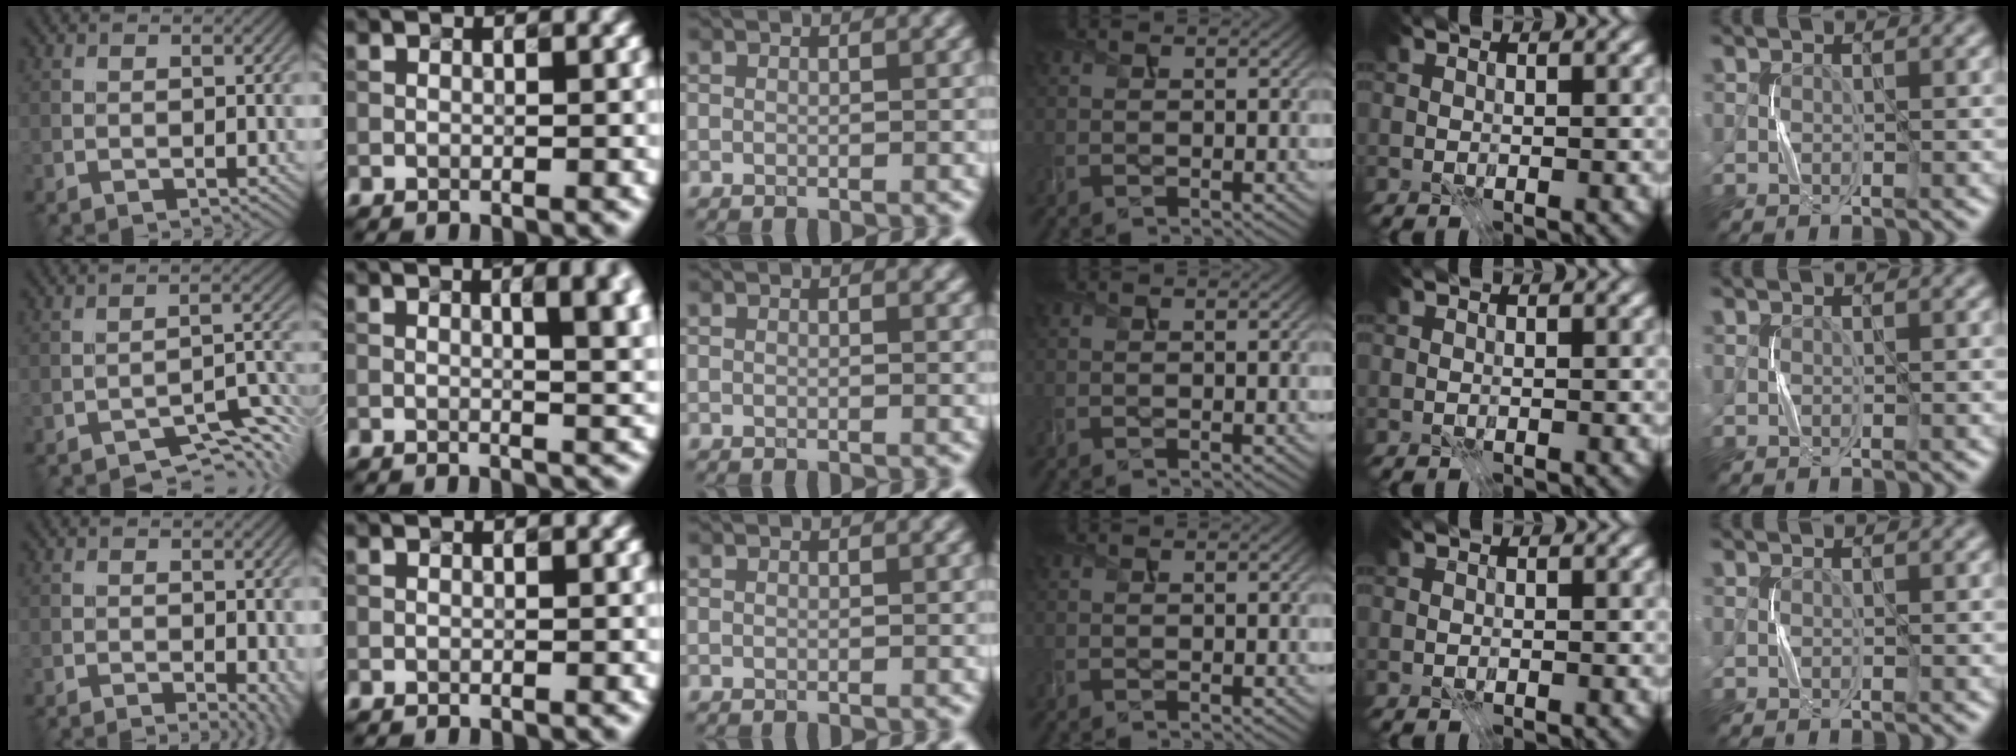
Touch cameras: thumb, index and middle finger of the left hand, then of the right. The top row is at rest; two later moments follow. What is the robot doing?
{"motion": "press", "object": "syringe"}